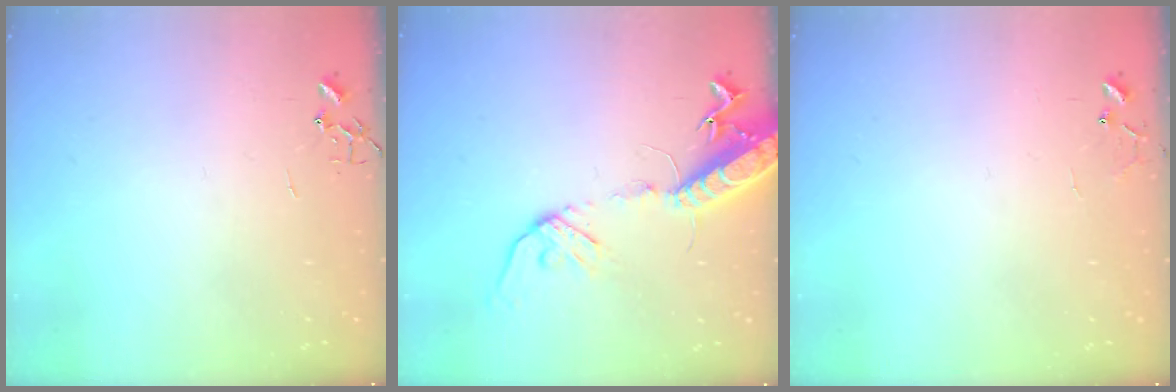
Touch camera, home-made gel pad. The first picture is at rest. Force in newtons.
{"total": 16.2, "press": 15.8, "slide": 3.6}
{"total": 6.6, "press": 6.6, "slide": 0.5}